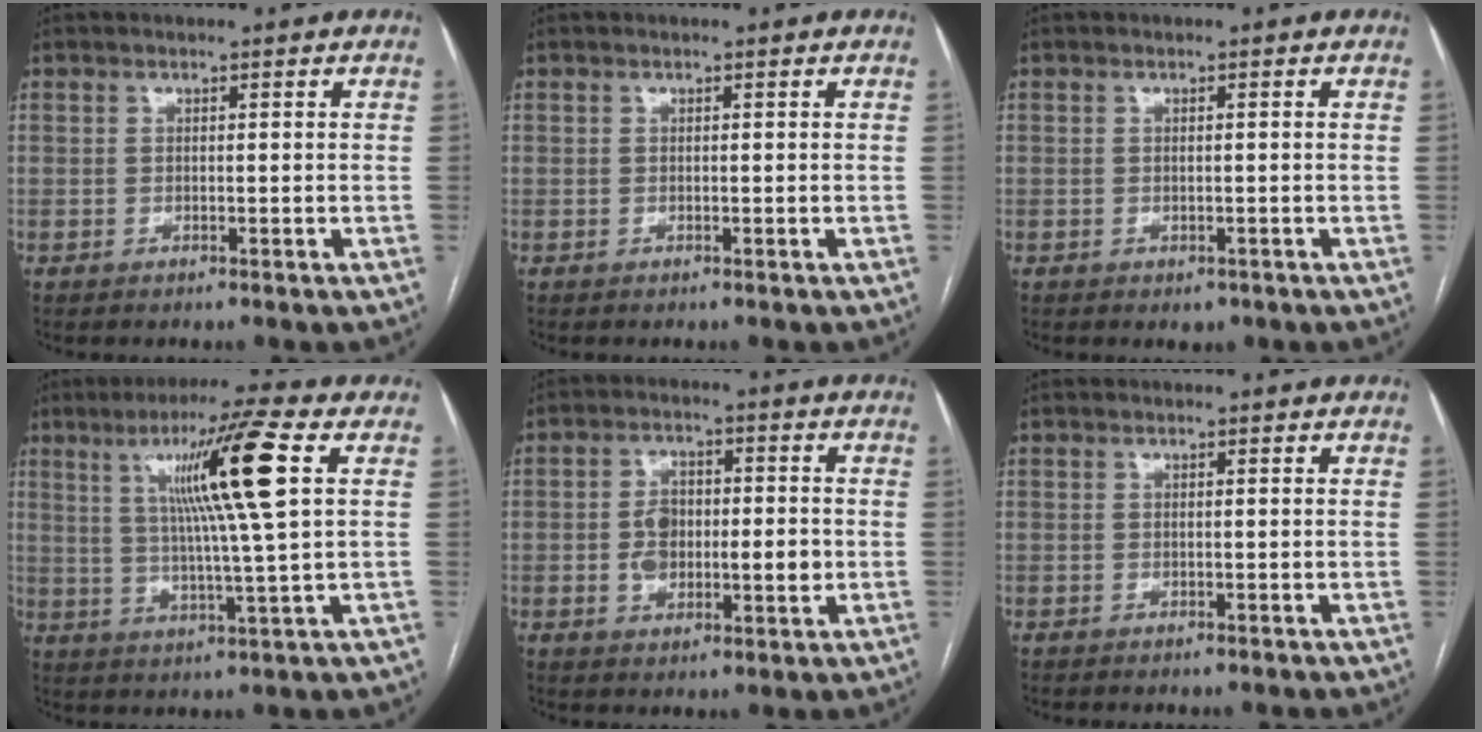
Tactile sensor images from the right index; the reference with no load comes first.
{"total": 0.0}
{"total": 1.5, "force": [-0.7, 0.9, 1.0], "torque": [-0.010, -0.001, -0.001]}
{"total": 13.2, "force": [4.0, -1.4, 12.5], "torque": [-0.214, 0.007, 0.070]}
{"total": 8.0, "force": [-0.7, 4.4, 6.6], "torque": [-0.116, 0.012, -0.006]}
{"total": 0.0}